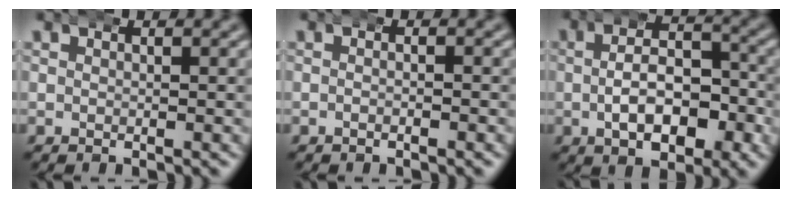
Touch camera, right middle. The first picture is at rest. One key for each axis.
{"total": 0.7, "fx": -0.5, "fy": 0.3, "fz": 0.5, "tx": 0.001, "ty": 0.007, "tz": -0.016}
{"total": 7.4, "fx": -2.0, "fy": 4.1, "fz": 5.9, "tx": -0.067, "ty": -0.002, "tz": -0.033}